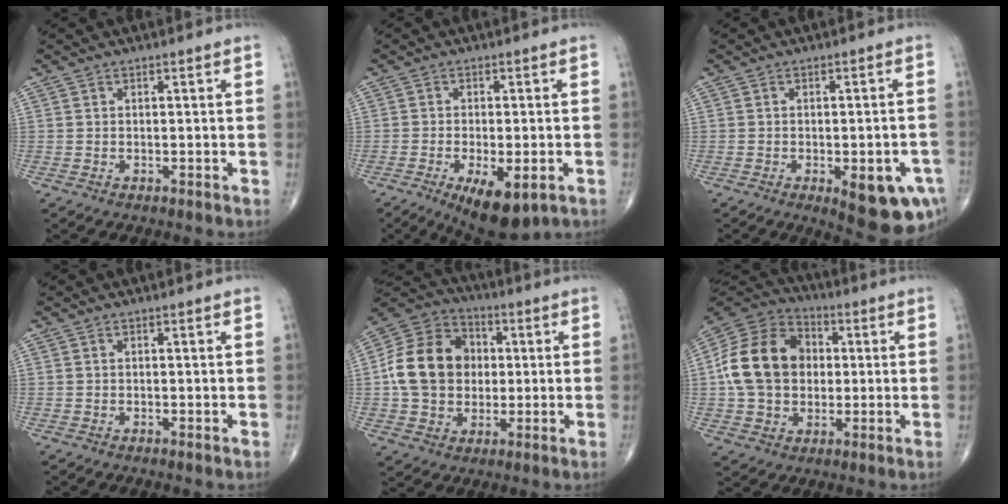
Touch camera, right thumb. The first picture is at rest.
{"total": 10.4, "force": [-4.7, 4.2, 8.4], "torque": [-0.126, -0.008, -0.065]}
{"total": 11.5, "force": [-4.4, 4.3, 9.6], "torque": [-0.101, 0.006, -0.044]}
{"total": 0.0}
{"total": 16.0, "force": [0.8, 13.0, 9.3], "torque": [-0.152, 0.024, 0.012]}
{"total": 17.6, "force": [1.0, 13.7, 11.1], "torque": [-0.189, 0.024, 0.015]}